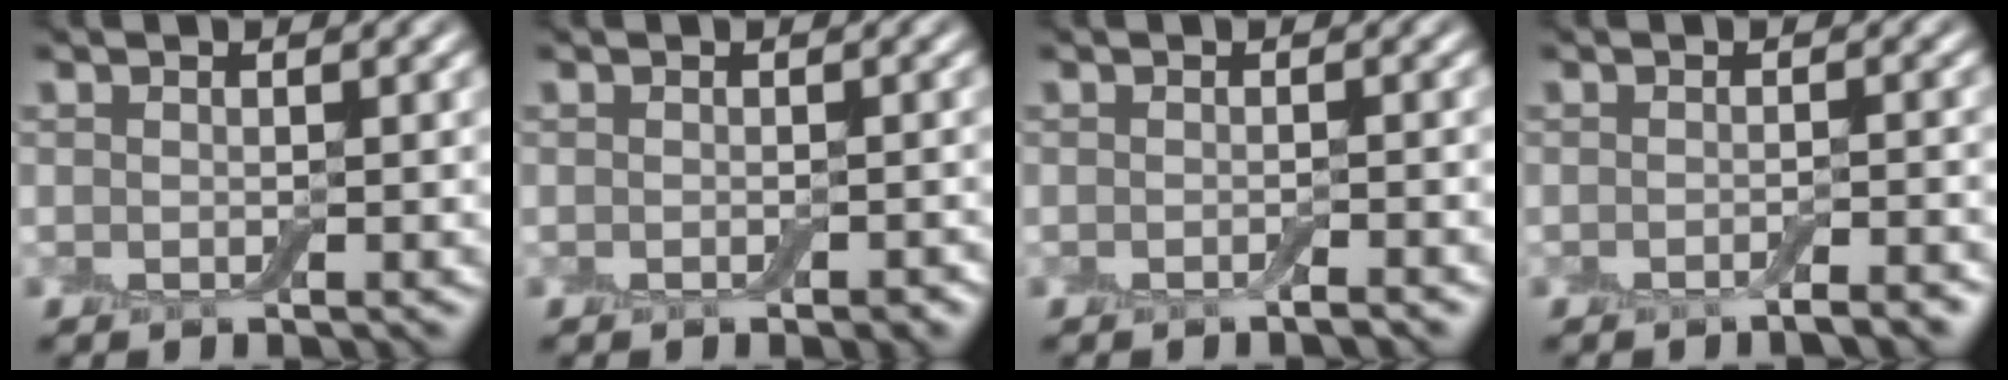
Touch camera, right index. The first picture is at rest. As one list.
[{"total": 0.8, "force": [-0.4, 0.3, 0.6], "torque": [-0.011, 0.000, -0.004]}, {"total": 0.9, "force": [-0.6, 0.0, 0.6], "torque": [-0.008, -0.002, -0.012]}, {"total": 1.9, "force": [-1.3, 0.3, 1.3], "torque": [-0.010, 0.001, -0.024]}]